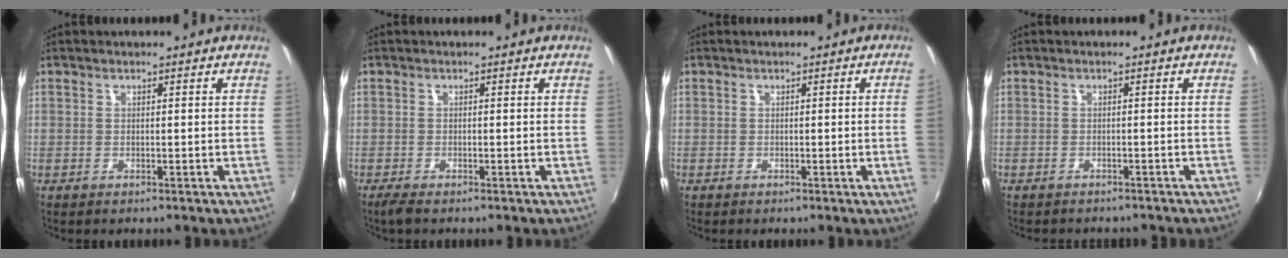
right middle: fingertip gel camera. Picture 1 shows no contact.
{"total": 1.8, "force": [-1.4, 0.3, 1.1], "torque": [-0.025, -0.008, -0.027]}
{"total": 1.7, "force": [0.0, -1.0, 1.3], "torque": [-0.011, -0.012, 0.002]}
{"total": 3.4, "force": [-3.1, 1.0, 1.0], "torque": [-0.026, -0.014, -0.042]}